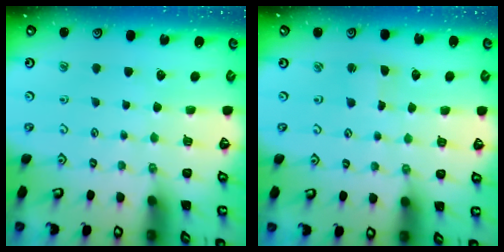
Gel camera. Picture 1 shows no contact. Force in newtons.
{"total": 1.5, "press": 1.5, "slide": 0.2}